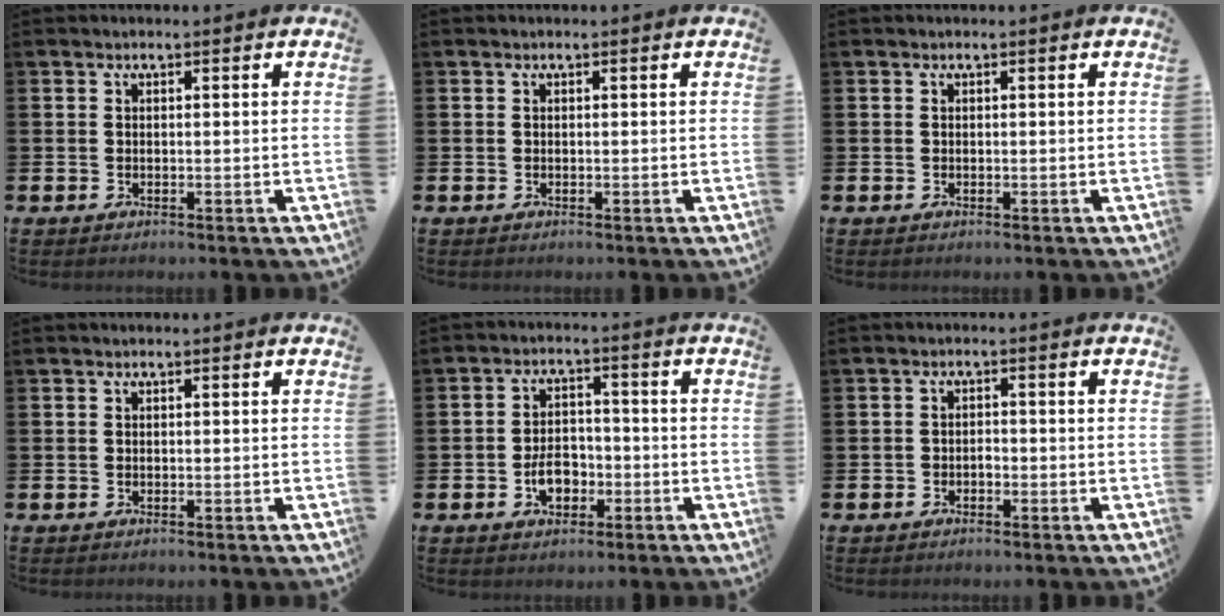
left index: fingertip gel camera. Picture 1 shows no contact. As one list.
[{"total": 0.0}, {"total": 0.0}, {"total": 0.0}, {"total": 4.5, "force": [-1.6, 3.0, 3.0], "torque": [-0.041, 0.001, -0.034]}, {"total": 1.2, "force": [-0.7, 0.9, 0.5], "torque": [-0.006, -0.001, -0.017]}]